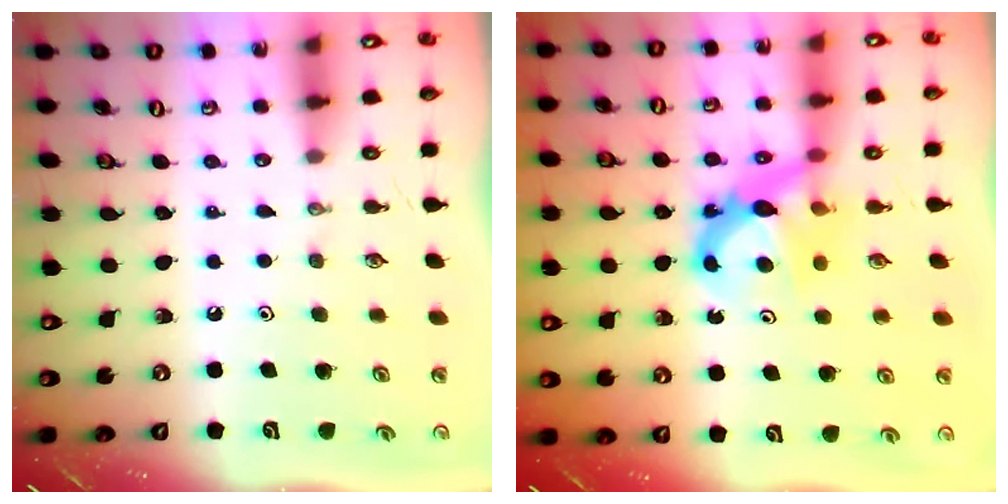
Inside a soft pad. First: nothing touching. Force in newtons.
{"total": 7.9, "press": 7.9, "slide": 0.4}